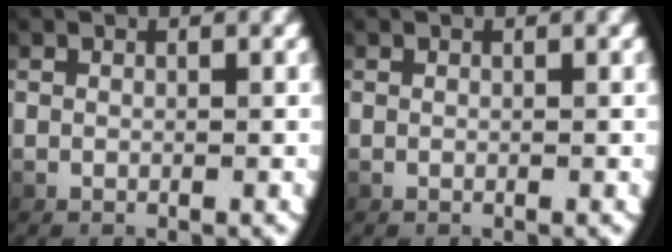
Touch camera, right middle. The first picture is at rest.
{"total": 0.0}